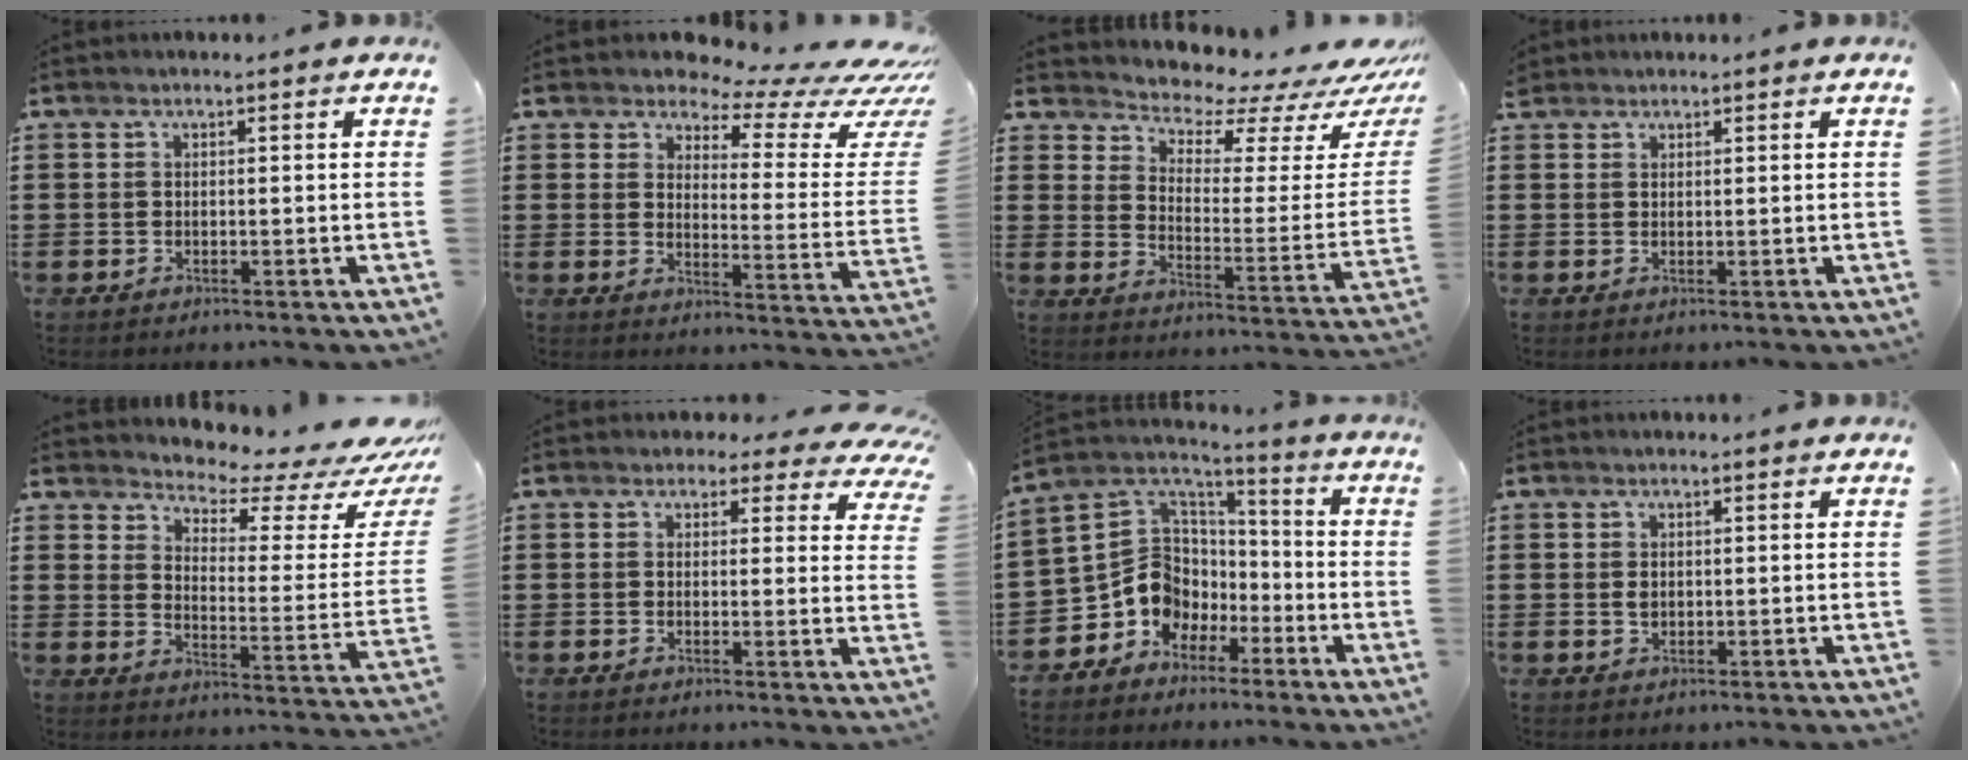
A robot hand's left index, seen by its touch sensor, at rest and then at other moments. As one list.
[{"total": 6.0, "force": [4.9, 2.3, 2.5], "torque": [-0.053, -0.040, 0.080]}, {"total": 5.1, "force": [4.9, 0.9, 1.0], "torque": [-0.036, -0.054, 0.076]}, {"total": 1.4, "force": [1.2, 0.6, 0.1], "torque": [-0.005, 0.003, 0.025]}, {"total": 4.1, "force": [3.8, 0.9, 1.3], "torque": [-0.033, -0.039, 0.057]}, {"total": 2.6, "force": [2.0, 1.3, 1.1], "torque": [-0.024, -0.002, 0.033]}, {"total": 9.6, "force": [-3.2, 8.5, 3.1], "torque": [-0.107, -0.007, -0.061]}, {"total": 1.3, "force": [0.3, 0.9, 0.9], "torque": [-0.020, 0.006, 0.005]}]